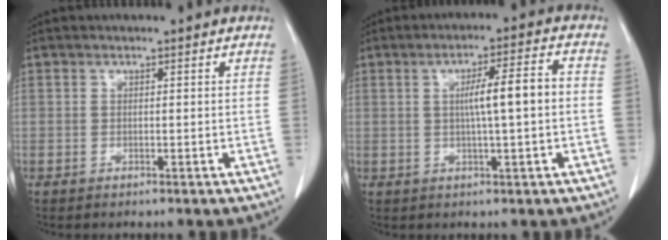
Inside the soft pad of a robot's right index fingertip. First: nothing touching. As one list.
[{"total": 6.6, "force": [0.0, 0.3, 6.6], "torque": [-0.106, 0.012, 0.001]}]